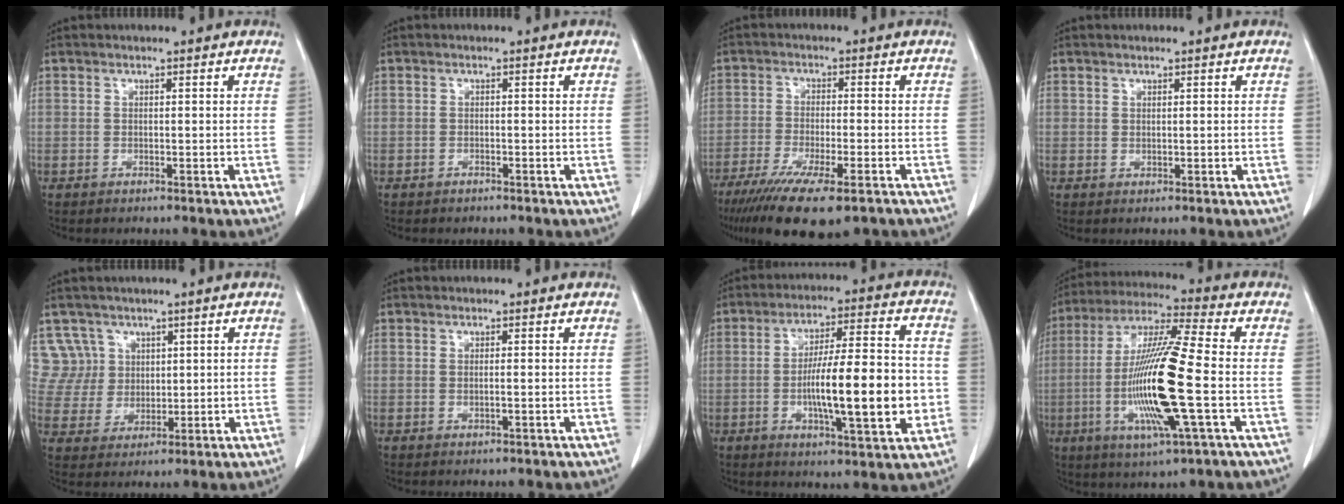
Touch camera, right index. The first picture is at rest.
{"total": 0.8, "force": [-0.6, 0.4, 0.2], "torque": [-0.010, 0.001, -0.010]}
{"total": 15.1, "force": [-10.7, 2.9, 10.3], "torque": [-0.168, -0.037, -0.170]}
{"total": 0.0}
{"total": 6.7, "force": [3.4, 5.8, -0.4], "torque": [0.013, 0.015, 0.075]}
{"total": 1.1, "force": [-0.1, 0.1, 1.1], "torque": [-0.022, -0.002, -0.001]}
{"total": 16.3, "force": [-2.5, 2.8, 15.8], "torque": [-0.257, 0.007, -0.038]}
{"total": 18.0, "force": [-3.5, 0.9, 17.7], "torque": [-0.362, -0.014, -0.069]}